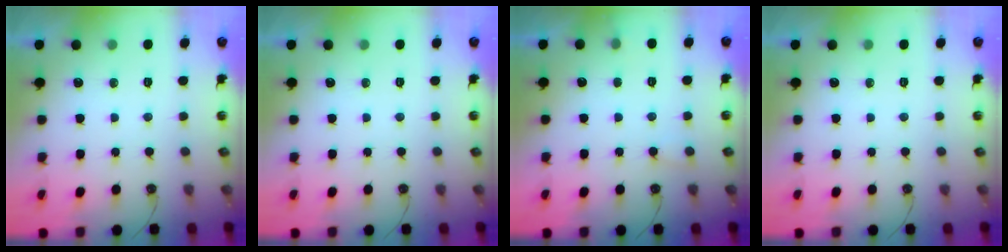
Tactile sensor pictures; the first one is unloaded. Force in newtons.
{"total": 0.0}
{"total": 6.3, "press": 6.3, "slide": 0.4}
{"total": 0.0}